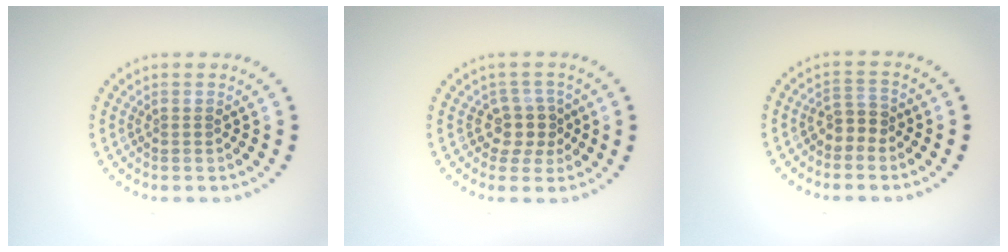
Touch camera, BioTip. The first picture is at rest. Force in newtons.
{"total": 2.5, "press": 1.9, "slide": 1.6}
{"total": 2.0, "press": 1.7, "slide": 1.1}